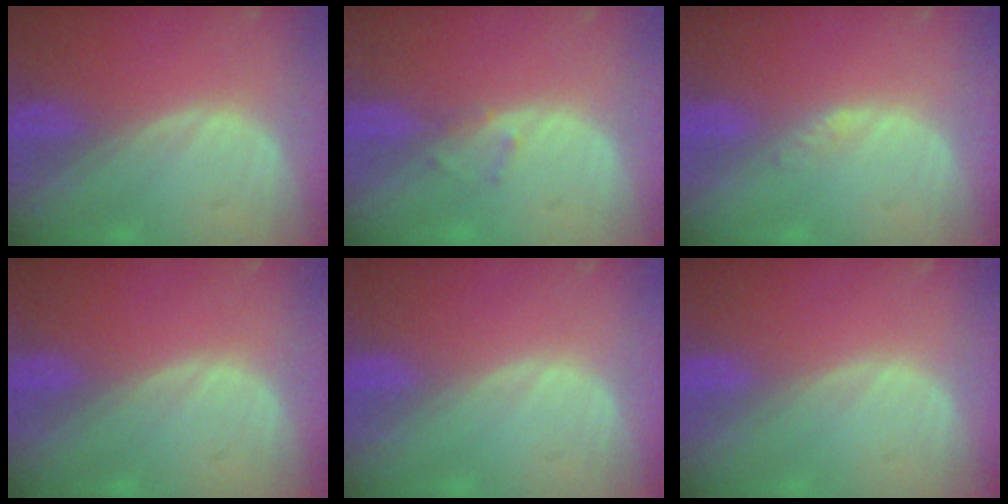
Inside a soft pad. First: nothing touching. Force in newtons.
{"total": 1.3, "press": 1.1, "slide": 0.8}
{"total": 1.1, "press": 1.1, "slide": 0.1}
{"total": 0.0}
{"total": 0.0}
{"total": 0.0}